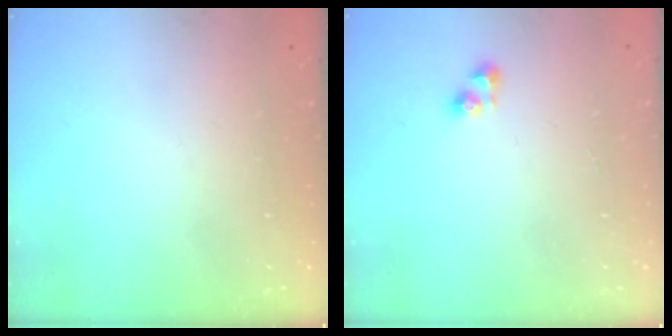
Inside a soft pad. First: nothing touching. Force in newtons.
{"total": 3.2, "press": 3.2, "slide": 0.5}